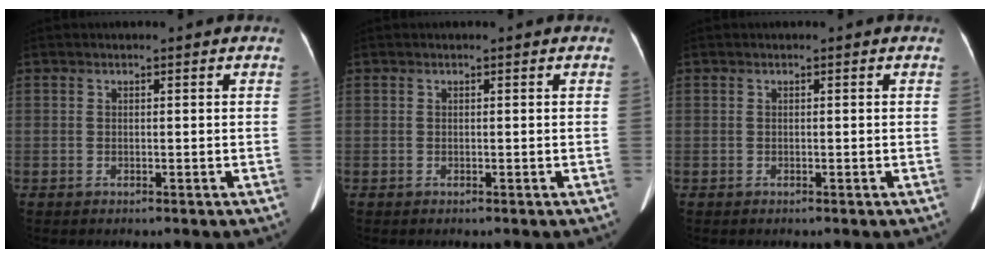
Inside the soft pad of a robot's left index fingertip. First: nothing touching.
{"total": 0.0}
{"total": 0.0}